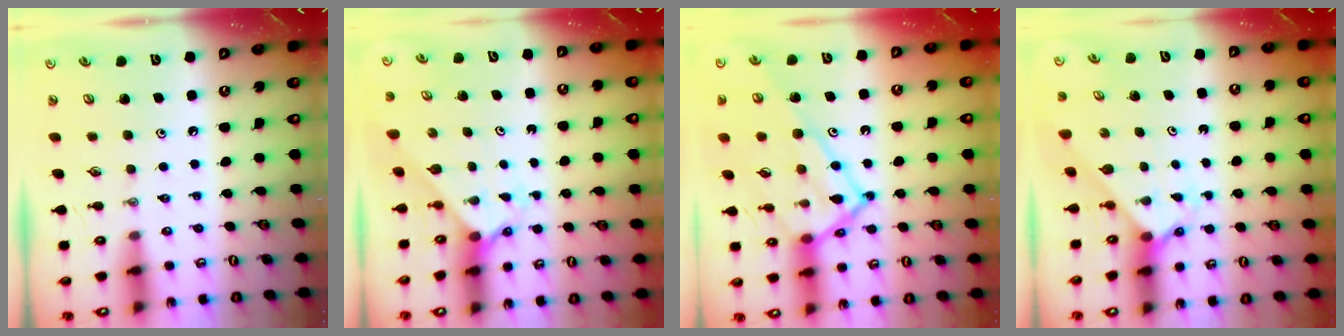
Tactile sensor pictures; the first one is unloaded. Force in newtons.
{"total": 2.2, "press": 2.2, "slide": 0.3}
{"total": 18.7, "press": 18.7, "slide": 1.4}
{"total": 2.3, "press": 2.3, "slide": 0.2}